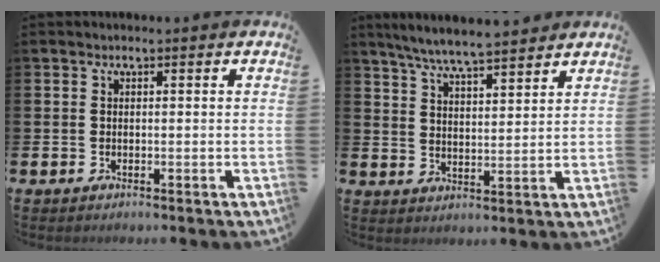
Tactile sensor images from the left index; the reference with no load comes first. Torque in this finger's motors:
{"motor_torque": [0.26, -0.87, 0.84, 0.21]}